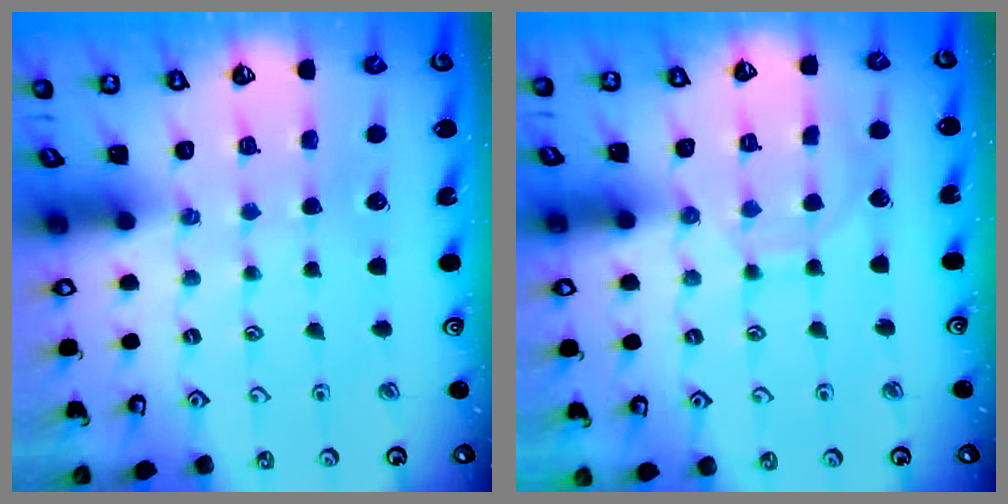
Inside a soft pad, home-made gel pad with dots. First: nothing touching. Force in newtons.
{"total": 6.3, "press": 6.3, "slide": 0.3}